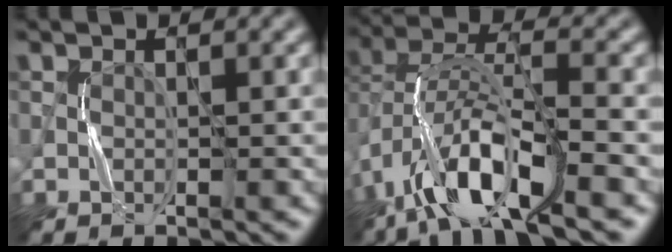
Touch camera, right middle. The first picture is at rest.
{"total": 10.0, "force": [-5.5, 3.6, 7.5], "torque": [-0.140, 0.010, -0.112]}